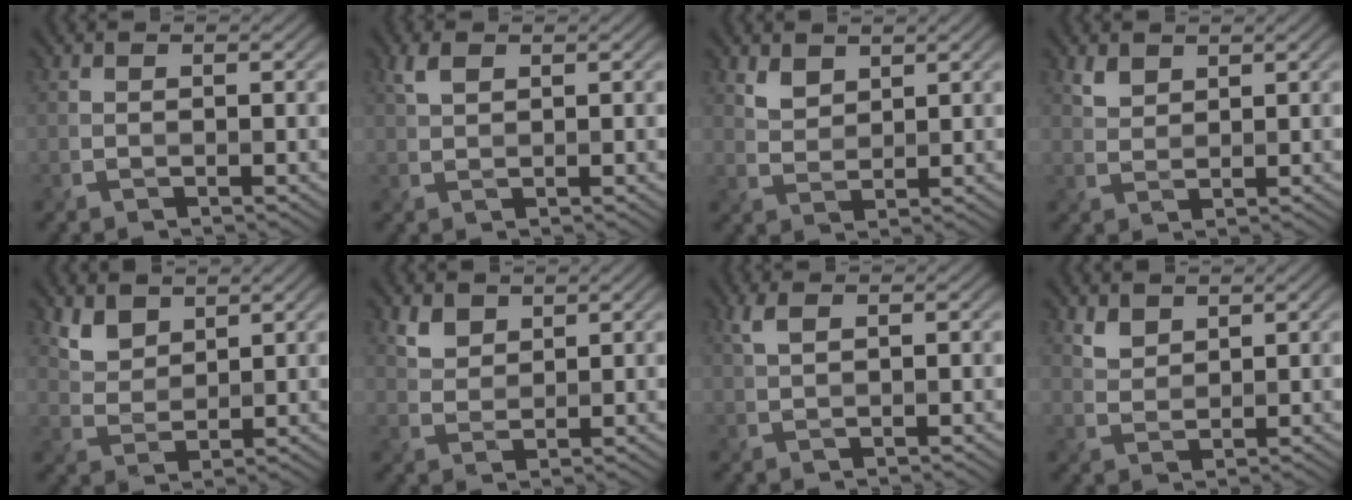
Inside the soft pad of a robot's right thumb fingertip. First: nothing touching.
{"total": 2.0, "force": [1.1, 1.0, 1.4], "torque": [-0.035, 0.004, 0.024]}
{"total": 2.8, "force": [2.0, 1.5, 1.2], "torque": [-0.030, -0.006, 0.047]}
{"total": 2.1, "force": [1.6, 1.1, 0.9], "torque": [-0.024, -0.003, 0.038]}
{"total": 4.0, "force": [2.8, 2.2, 1.8], "torque": [-0.049, -0.008, 0.063]}
{"total": 2.9, "force": [2.1, 1.6, 1.2], "torque": [-0.031, -0.004, 0.049]}
{"total": 1.8, "force": [0.9, 0.5, 1.5], "torque": [-0.040, 0.004, 0.019]}
{"total": 2.5, "force": [2.0, 1.3, 1.0], "torque": [-0.025, -0.004, 0.048]}